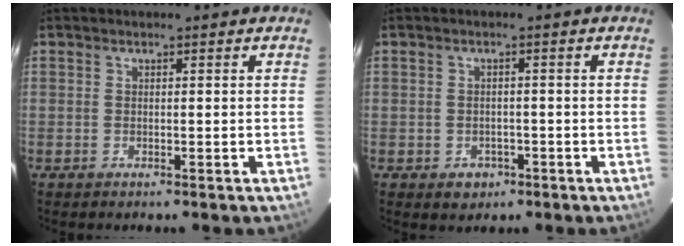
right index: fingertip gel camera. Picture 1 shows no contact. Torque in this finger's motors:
{"motor_torque": [-0.01, -0.02, -0.13, -0.05]}